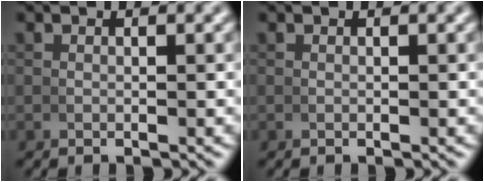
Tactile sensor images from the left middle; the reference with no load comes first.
{"total": 0.0}